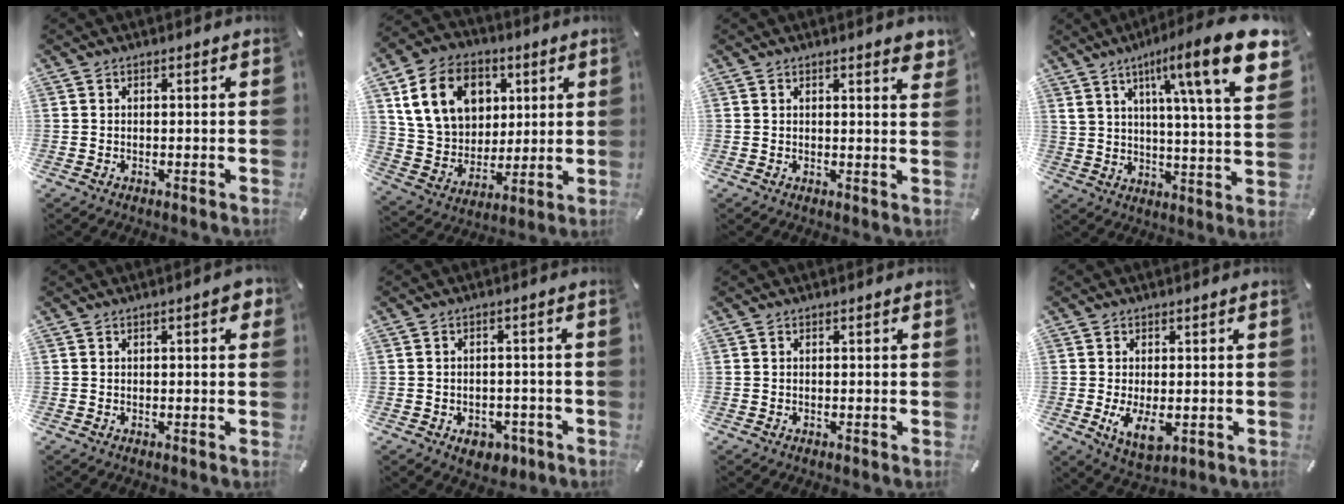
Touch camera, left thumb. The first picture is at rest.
{"total": 16.5, "force": [5.6, 13.3, 8.1], "torque": [-0.168, -0.004, 0.109]}
{"total": 2.5, "force": [1.6, 0.6, 1.9], "torque": [-0.024, -0.005, 0.025]}
{"total": 19.9, "force": [9.0, 3.2, 17.5], "torque": [-0.258, -0.058, 0.123]}
{"total": 3.0, "force": [0.9, 1.0, 2.7], "torque": [-0.046, 0.004, 0.012]}
{"total": 4.9, "force": [-2.3, 3.5, 2.6], "torque": [-0.036, 0.008, -0.040]}
{"total": 0.0}
{"total": 6.5, "force": [-0.9, 3.4, 5.5], "torque": [-0.109, -0.016, -0.017]}